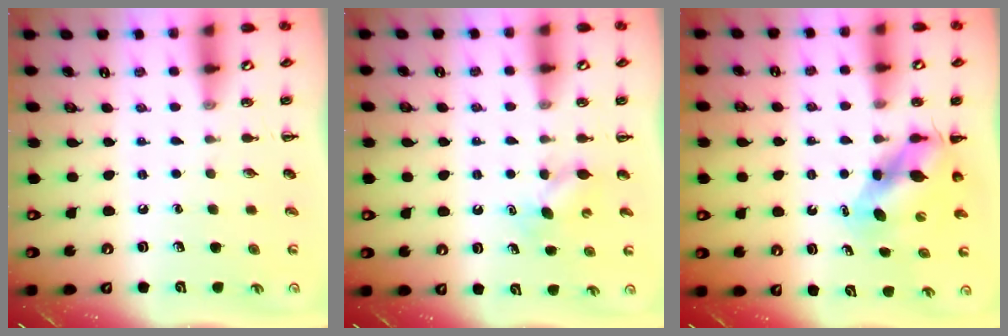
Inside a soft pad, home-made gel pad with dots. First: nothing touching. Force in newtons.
{"total": 4.1, "press": 3.9, "slide": 1.3}
{"total": 6.9, "press": 6.9, "slide": 0.6}